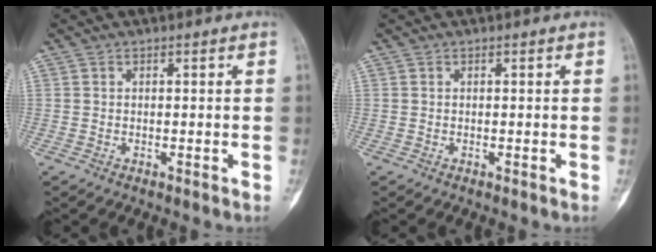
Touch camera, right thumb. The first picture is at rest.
{"total": 0.0}